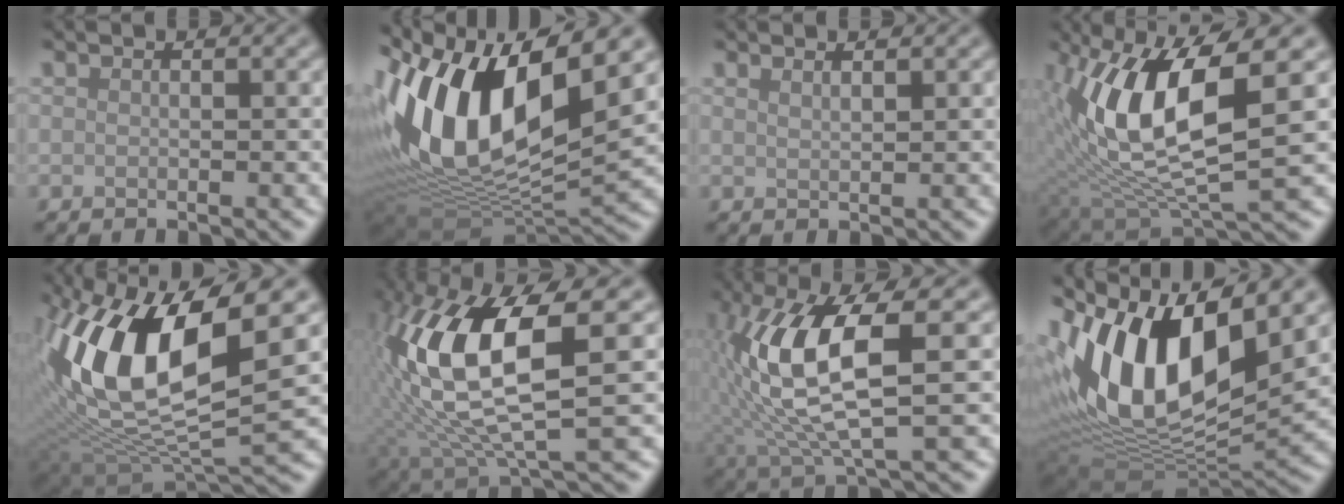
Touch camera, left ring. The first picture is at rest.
{"total": 14.9, "force": [3.6, 7.0, 12.6], "torque": [-0.249, 0.008, 0.054]}
{"total": 1.2, "force": [0.9, 0.3, 0.6], "torque": [-0.006, 0.002, 0.009]}
{"total": 11.1, "force": [1.7, 3.9, 10.2], "torque": [-0.207, -0.002, 0.031]}
{"total": 14.0, "force": [2.9, 6.0, 12.3], "torque": [-0.246, 0.001, 0.049]}
{"total": 12.3, "force": [1.7, 4.1, 11.5], "torque": [-0.246, -0.005, 0.036]}
{"total": 9.8, "force": [1.0, 3.1, 9.3], "torque": [-0.194, -0.002, 0.022]}
{"total": 14.3, "force": [4.3, 7.2, 11.5], "torque": [-0.217, 0.004, 0.072]}